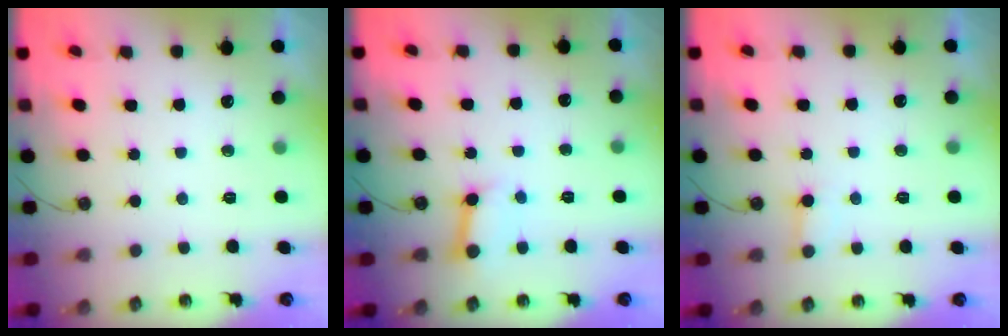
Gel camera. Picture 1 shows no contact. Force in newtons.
{"total": 5.2, "press": 5.2, "slide": 0.6}
{"total": 5.0, "press": 4.9, "slide": 0.4}